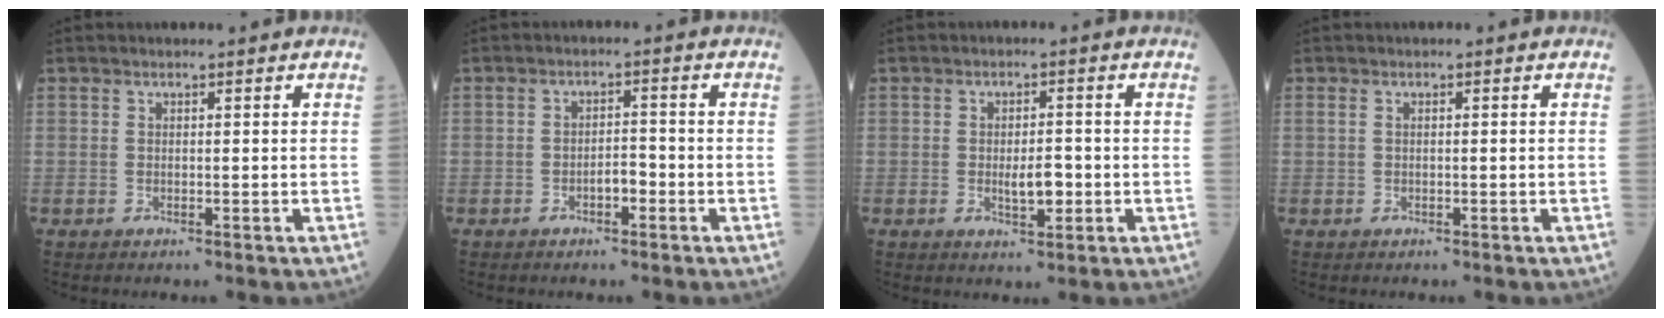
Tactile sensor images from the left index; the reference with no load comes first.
{"total": 2.4, "force": [-1.4, 0.8, 1.7], "torque": [-0.021, 0.002, -0.027]}
{"total": 3.6, "force": [-0.9, 1.2, 3.2], "torque": [-0.054, -0.003, -0.013]}
{"total": 0.6, "force": [-0.1, 0.1, 0.6], "torque": [-0.018, 0.005, 0.000]}